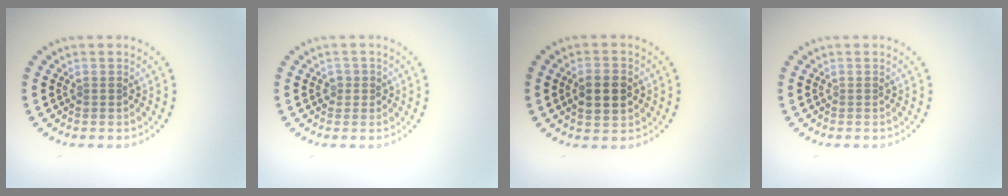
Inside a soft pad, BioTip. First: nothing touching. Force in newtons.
{"total": 1.2, "press": 1.0, "slide": 0.6}
{"total": 3.8, "press": 3.8, "slide": 0.2}
{"total": 0.0}